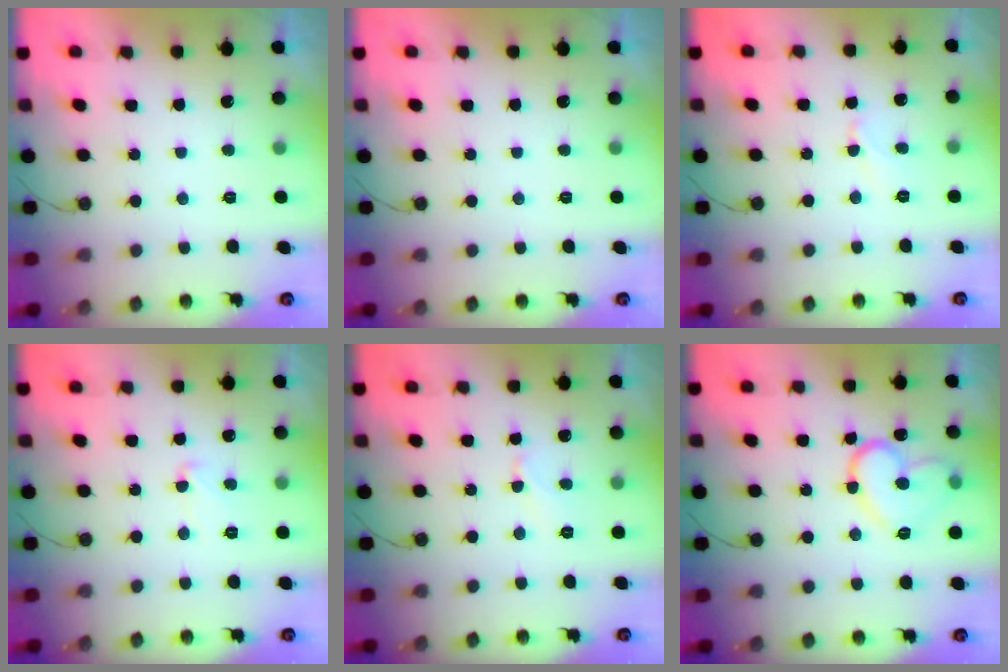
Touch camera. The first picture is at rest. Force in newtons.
{"total": 0.0}
{"total": 4.5, "press": 4.5, "slide": 0.7}
{"total": 5.9, "press": 5.9, "slide": 0.4}
{"total": 4.5, "press": 4.5, "slide": 0.7}
{"total": 13.6, "press": 13.6, "slide": 1.1}